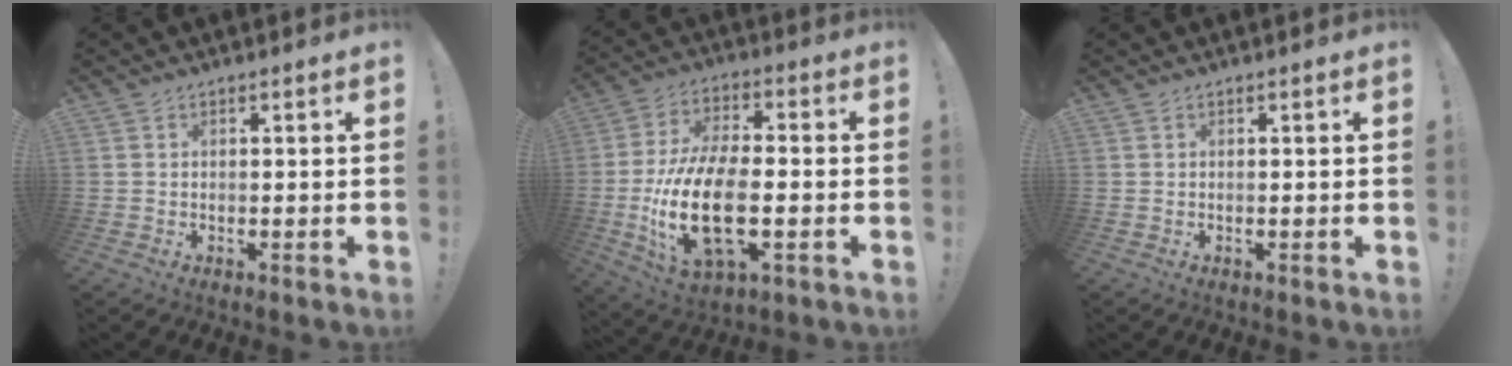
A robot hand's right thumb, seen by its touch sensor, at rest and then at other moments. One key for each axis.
{"total": 19.6, "fx": -3.5, "fy": 9.5, "fz": 16.8, "tx": -0.333, "ty": -0.003, "tz": -0.054}
{"total": 0.0}